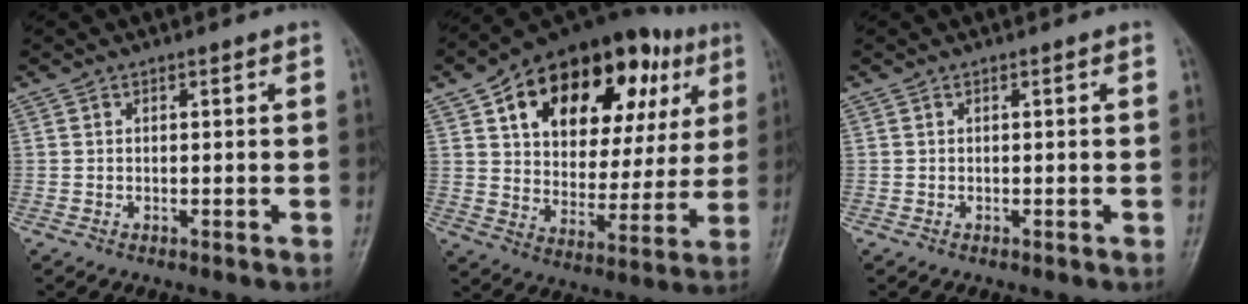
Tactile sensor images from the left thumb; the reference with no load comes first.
{"total": 27.3, "force": [11.8, 15.8, 18.9], "torque": [-0.237, 0.008, 0.183]}
{"total": 0.0}